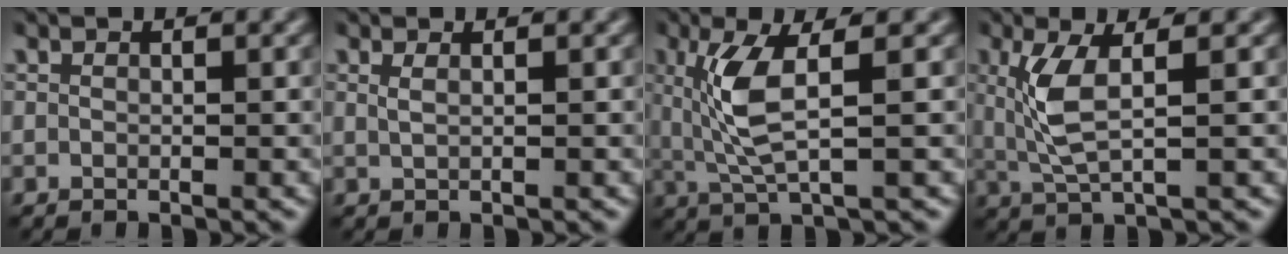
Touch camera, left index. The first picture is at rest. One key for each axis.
{"total": 1.0, "fx": 0.1, "fy": 0.4, "fz": 0.9, "tx": -0.006, "ty": 0.002, "tz": -0.002}
{"total": 4.8, "fx": 0.3, "fy": 1.2, "fz": 4.7, "tx": -0.105, "ty": 0.001, "tz": 0.020}
{"total": 3.8, "fx": 0.2, "fy": 1.0, "fz": 3.6, "tx": -0.085, "ty": 0.002, "tz": 0.019}